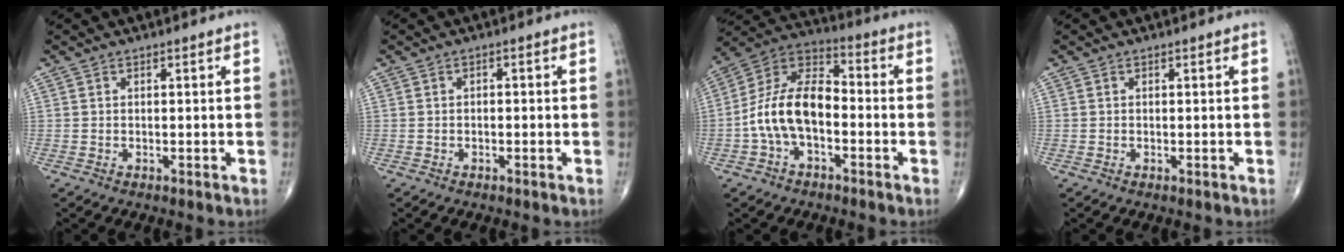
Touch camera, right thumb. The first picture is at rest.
{"total": 0.6, "force": [-0.3, 0.4, 0.3], "torque": [0.002, 0.004, -0.010]}
{"total": 13.4, "force": [-2.9, 7.7, 10.6], "torque": [-0.191, 0.047, -0.062]}
{"total": 0.0}